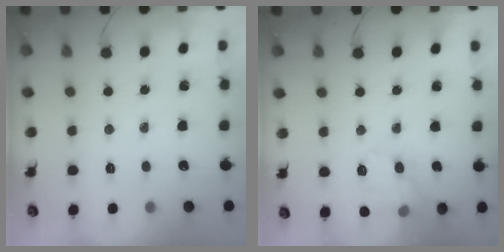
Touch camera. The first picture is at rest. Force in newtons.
{"total": 11.8, "press": 11.8, "slide": 0.5}